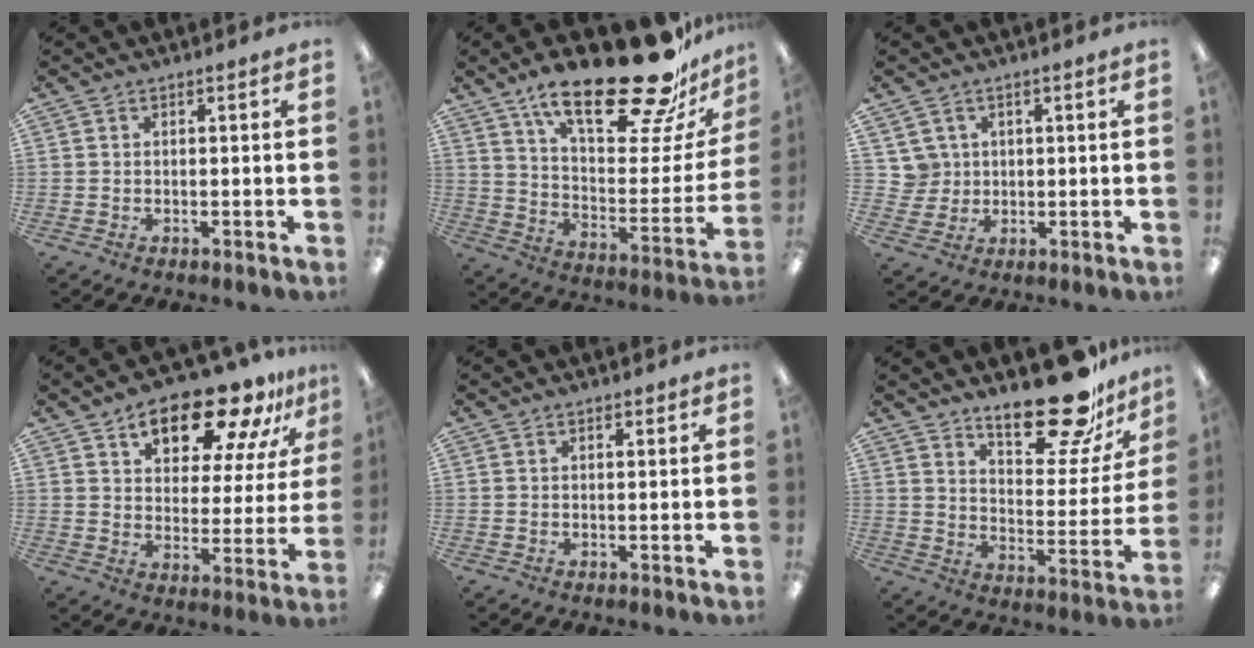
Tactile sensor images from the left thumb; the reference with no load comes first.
{"total": 27.8, "force": [19.6, 8.7, 17.6], "torque": [-0.267, -0.131, 0.327]}
{"total": 4.8, "force": [2.1, 4.3, 0.0], "torque": [-0.004, 0.000, 0.039]}
{"total": 17.0, "force": [12.6, 7.0, 9.1], "torque": [-0.142, -0.073, 0.213]}
{"total": 0.7, "force": [0.6, 0.4, 0.3], "torque": [0.002, -0.002, 0.009]}
{"total": 19.8, "force": [15.4, 7.2, 10.2], "torque": [-0.135, -0.110, 0.258]}